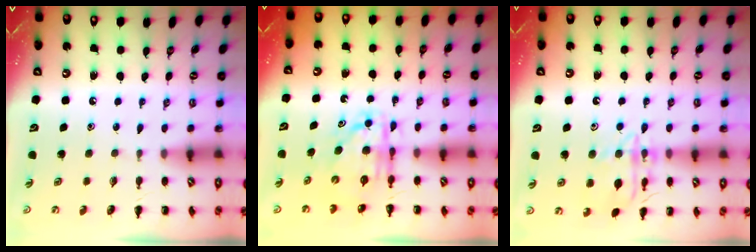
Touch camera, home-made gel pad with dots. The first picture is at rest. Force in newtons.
{"total": 6.9, "press": 6.8, "slide": 1.4}
{"total": 13.7, "press": 13.7, "slide": 0.4}